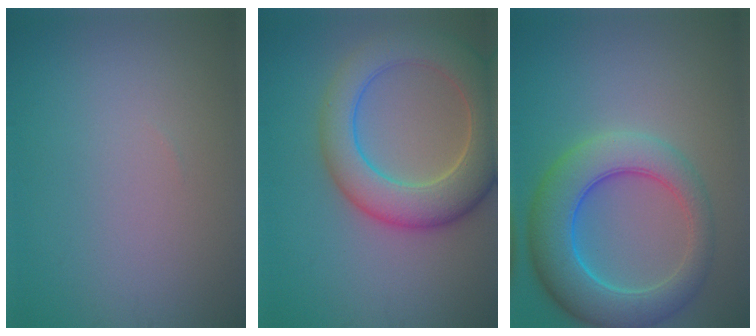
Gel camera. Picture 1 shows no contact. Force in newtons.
{"total": 8.3, "press": 8.3, "slide": 0.7}
{"total": 7.9, "press": 7.9, "slide": 0.3}